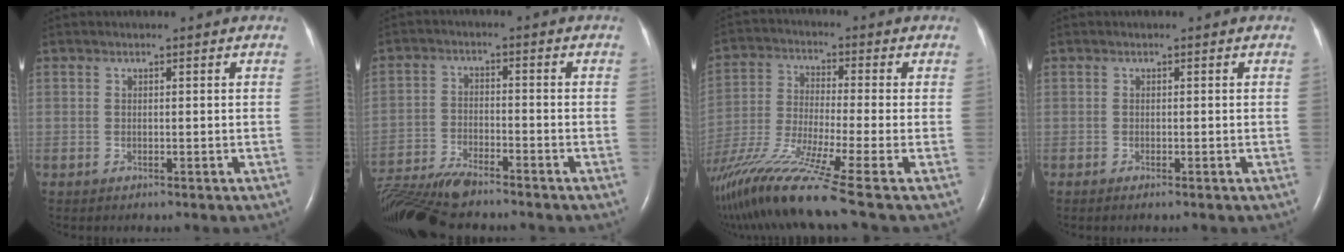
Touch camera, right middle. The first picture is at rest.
{"total": 13.6, "force": [-12.0, 1.8, 6.1], "torque": [-0.121, -0.014, -0.207]}
{"total": 16.0, "force": [-12.1, -2.5, 10.2], "torque": [-0.208, -0.048, -0.221]}
{"total": 0.6, "force": [-0.4, 0.0, 0.4], "torque": [-0.004, 0.000, -0.007]}